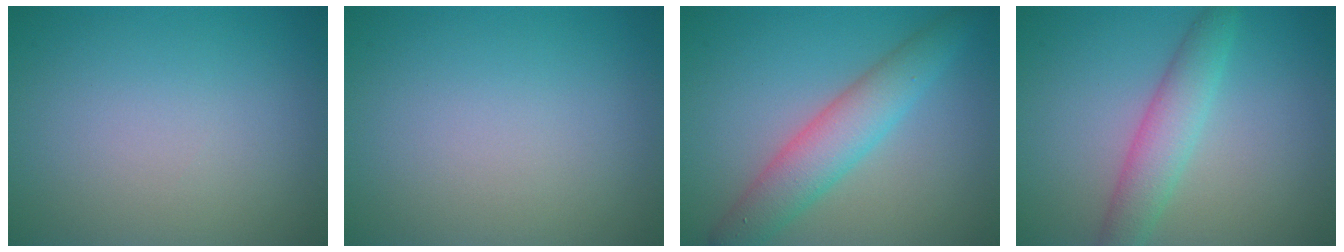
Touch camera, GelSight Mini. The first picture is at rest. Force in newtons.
{"total": 0.0}
{"total": 4.7, "press": 4.7, "slide": 0.1}
{"total": 3.6, "press": 3.6, "slide": 0.3}